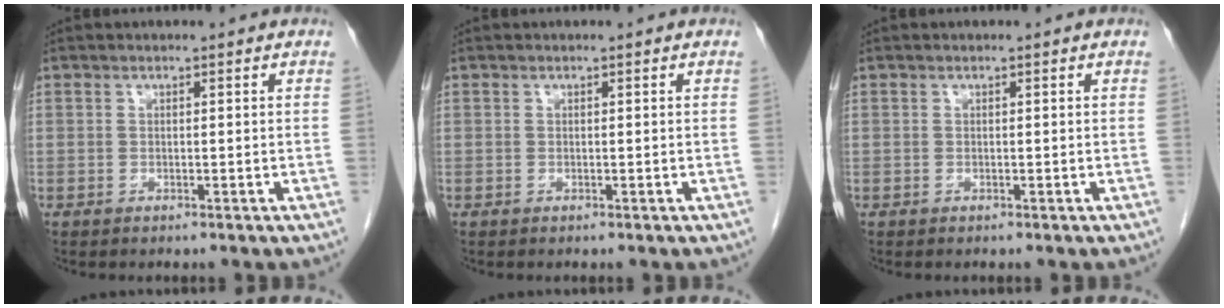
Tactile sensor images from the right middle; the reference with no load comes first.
{"total": 0.0}
{"total": 0.0}